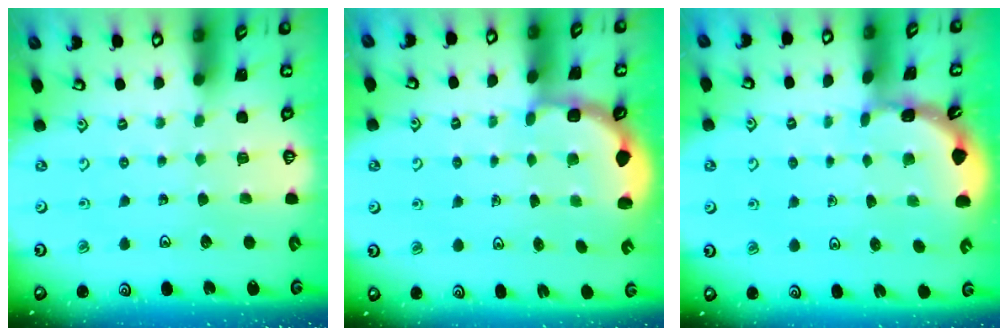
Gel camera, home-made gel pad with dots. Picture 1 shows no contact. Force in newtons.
{"total": 2.9, "press": 2.5, "slide": 1.4}
{"total": 1.8, "press": 1.8, "slide": 0.1}